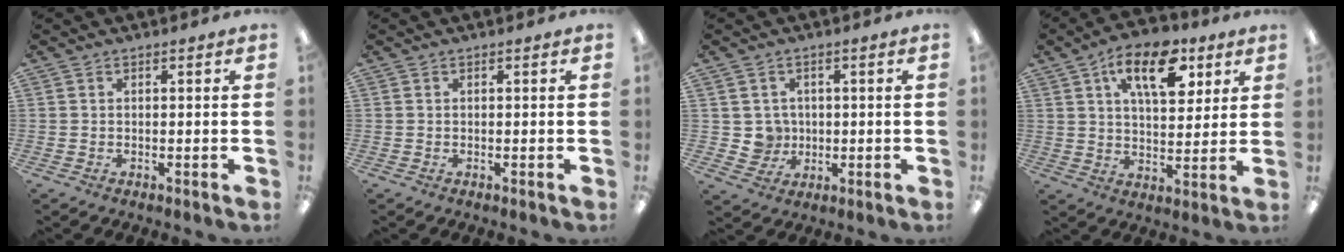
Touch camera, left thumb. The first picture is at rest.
{"total": 0.0}
{"total": 4.7, "force": [0.8, 4.6, 0.4], "torque": [-0.007, 0.004, 0.015]}
{"total": 15.6, "force": [7.6, 7.9, 11.0], "torque": [-0.150, -0.024, 0.125]}